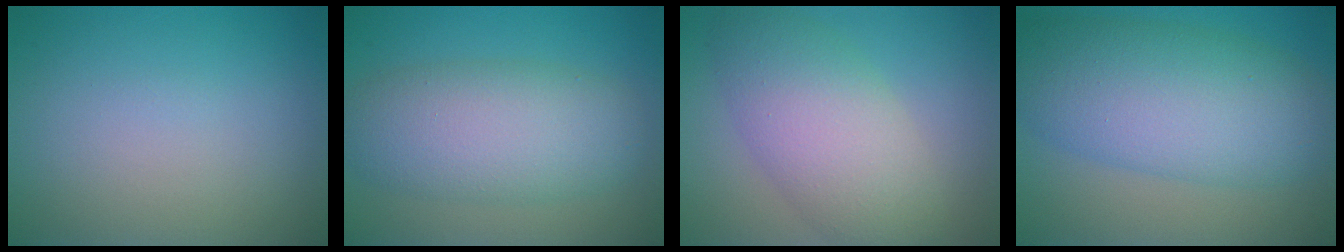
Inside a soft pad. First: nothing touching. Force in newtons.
{"total": 5.9, "press": 5.9, "slide": 0.4}
{"total": 7.1, "press": 7.1, "slide": 0.4}
{"total": 9.4, "press": 9.4, "slide": 0.2}